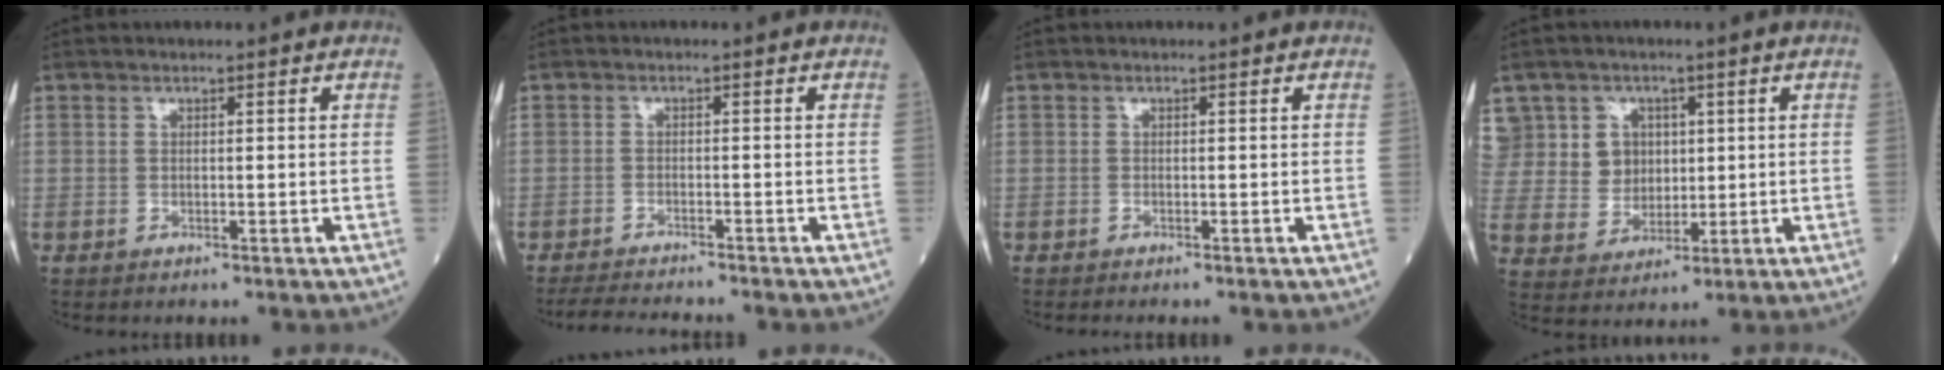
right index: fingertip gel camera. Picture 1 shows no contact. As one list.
[{"total": 6.7, "force": [-6.3, 0.0, 2.5], "torque": [-0.034, -0.019, -0.102]}, {"total": 1.6, "force": [-1.4, -0.2, 0.8], "torque": [-0.005, 0.002, -0.018]}, {"total": 11.5, "force": [4.3, 10.4, 2.3], "torque": [-0.062, 0.044, 0.098]}]